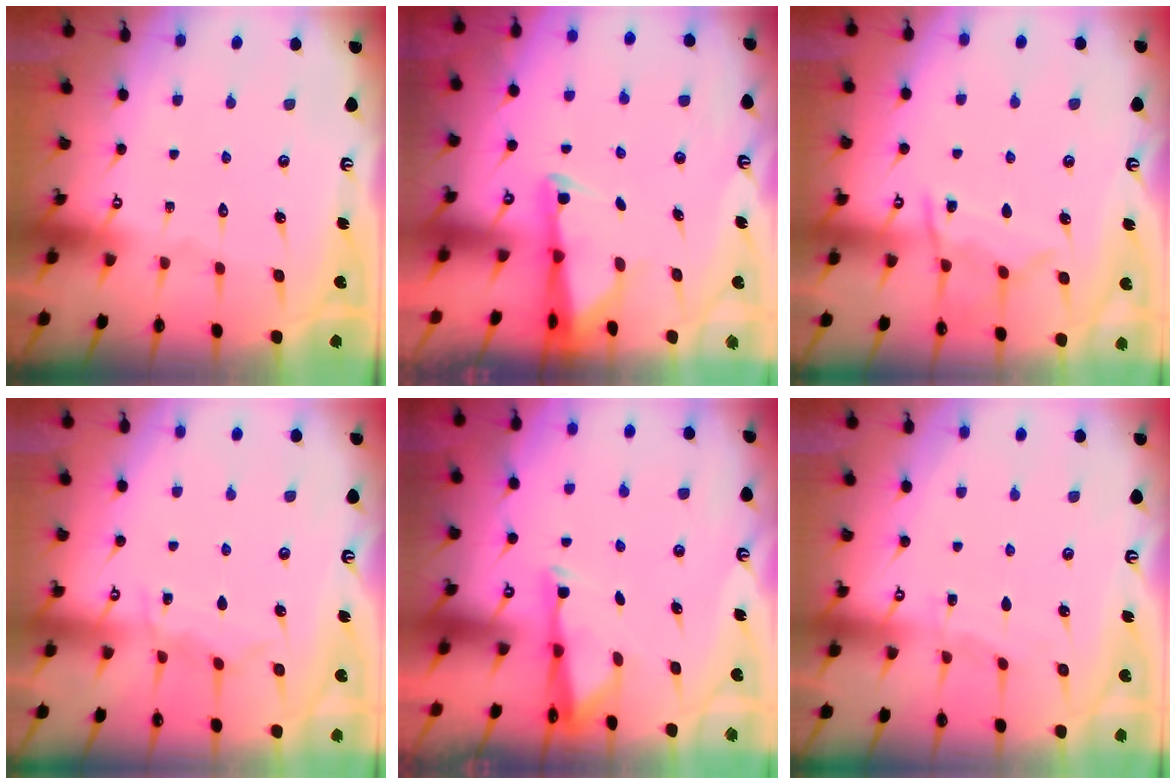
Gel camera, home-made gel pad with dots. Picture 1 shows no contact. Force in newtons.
{"total": 2.6, "press": 2.6, "slide": 0.5}
{"total": 9.6, "press": 9.6, "slide": 0.9}
{"total": 5.8, "press": 5.7, "slide": 0.8}
{"total": 3.0, "press": 2.9, "slide": 0.5}
{"total": 3.1, "press": 3.1, "slide": 0.4}